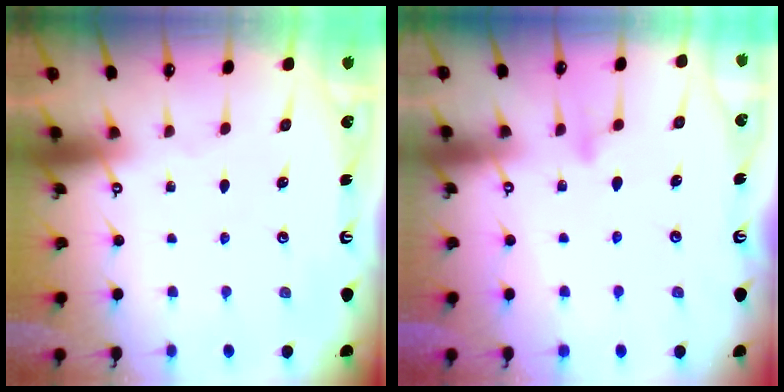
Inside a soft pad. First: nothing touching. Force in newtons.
{"total": 8.5, "press": 8.5, "slide": 0.5}